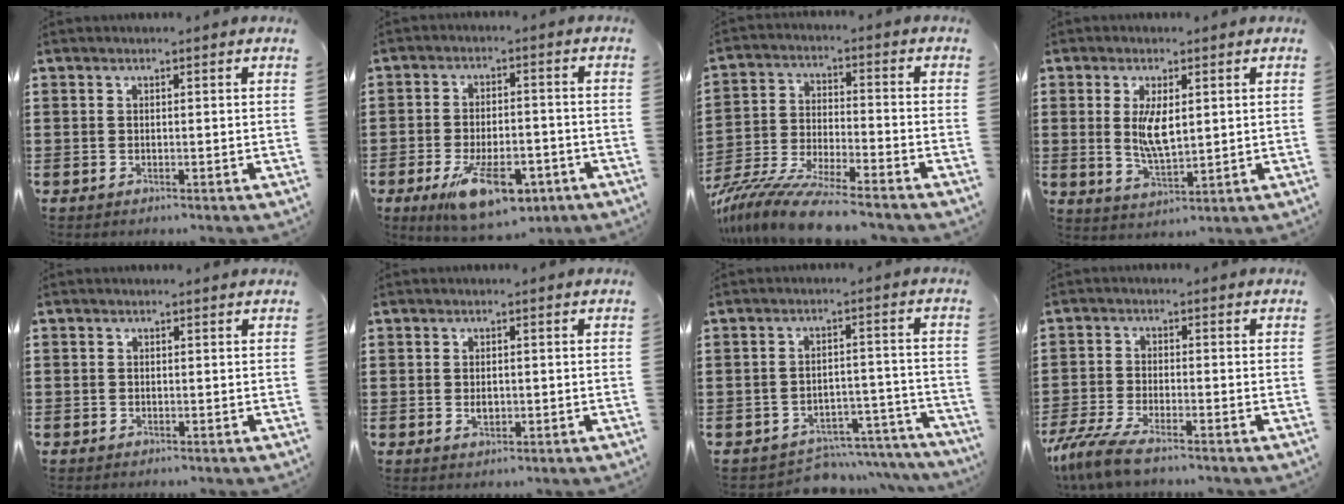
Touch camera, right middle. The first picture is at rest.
{"total": 10.3, "force": [-5.4, 4.4, 7.6], "torque": [-0.138, -0.002, -0.092]}
{"total": 9.7, "force": [-8.9, 0.1, 4.0], "torque": [-0.082, 0.002, -0.173]}
{"total": 5.4, "force": [1.3, 2.2, 4.8], "torque": [-0.092, -0.002, 0.022]}
{"total": 0.6, "force": [0.0, 0.6, 0.0], "torque": [-0.003, 0.003, -0.001]}
{"total": 1.5, "force": [-0.1, 1.0, 1.2], "torque": [-0.017, -0.002, -0.003]}
{"total": 5.0, "force": [-4.9, 1.0, 0.9], "torque": [-0.015, 0.010, -0.096]}
{"total": 5.3, "force": [-4.3, 0.5, 3.1], "torque": [-0.094, -0.024, -0.089]}